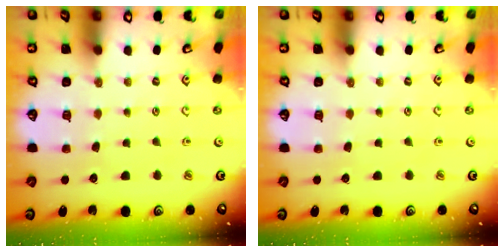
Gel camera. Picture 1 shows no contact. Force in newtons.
{"total": 0.0}